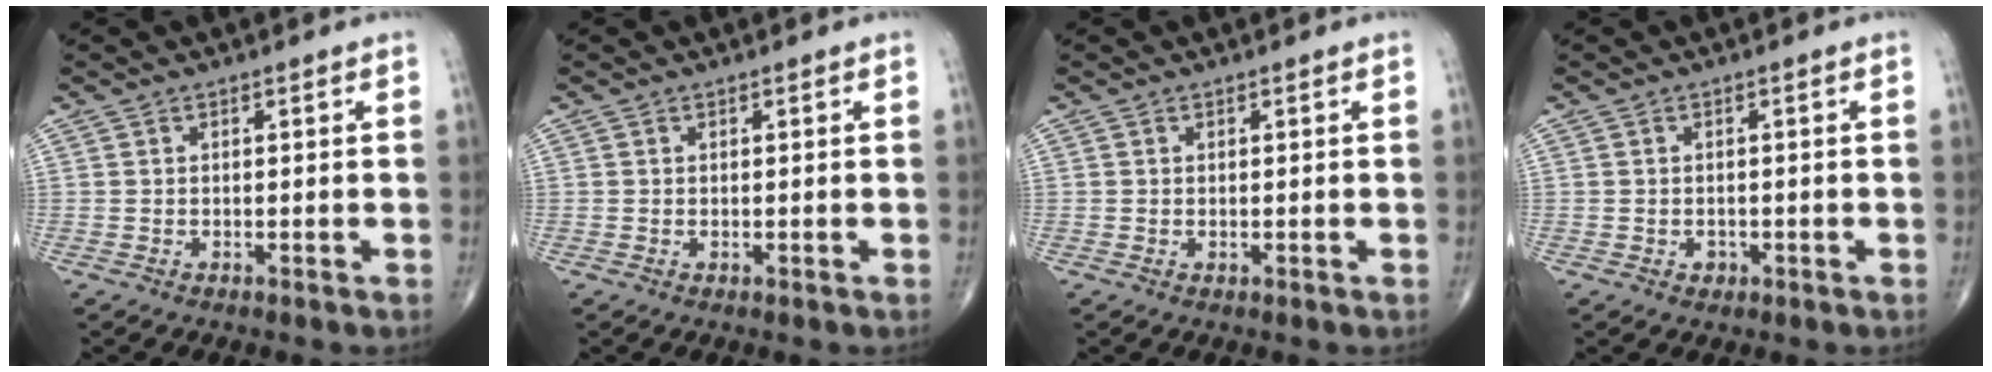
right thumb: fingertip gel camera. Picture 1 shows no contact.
{"total": 0.0}
{"total": 0.0}
{"total": 1.3, "force": [-0.5, 1.1, 0.5], "torque": [-0.002, 0.003, -0.005]}